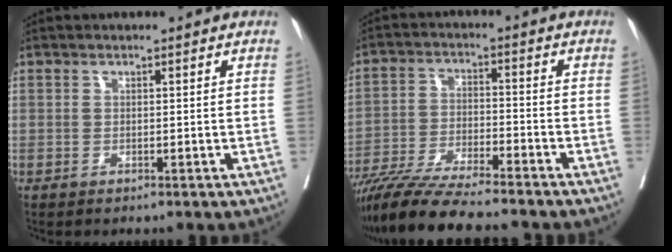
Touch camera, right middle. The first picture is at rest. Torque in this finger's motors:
{"motor_torque": [1.04, -1.10, 0.25, 0.13]}